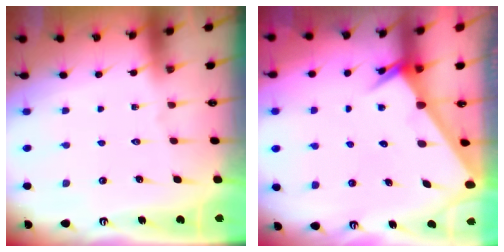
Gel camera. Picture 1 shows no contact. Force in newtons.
{"total": 2.8, "press": 2.8, "slide": 0.1}